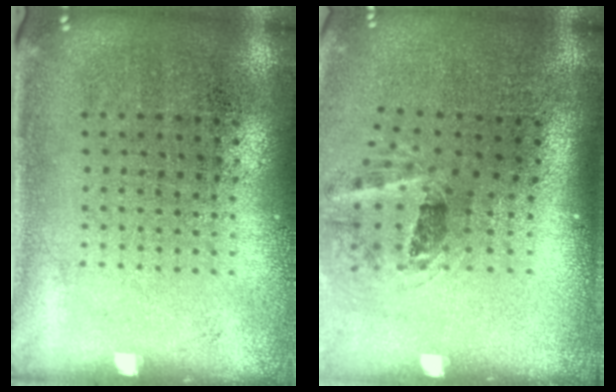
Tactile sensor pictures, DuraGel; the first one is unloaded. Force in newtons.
{"total": 1.5, "press": 1.1, "slide": 1.1}